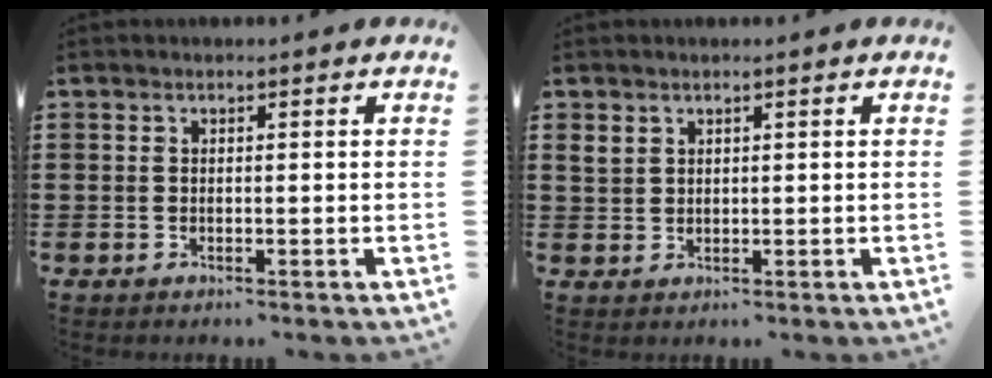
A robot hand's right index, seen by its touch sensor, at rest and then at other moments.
{"total": 1.7, "force": [1.3, 1.0, 0.5], "torque": [-0.014, 0.001, 0.027]}